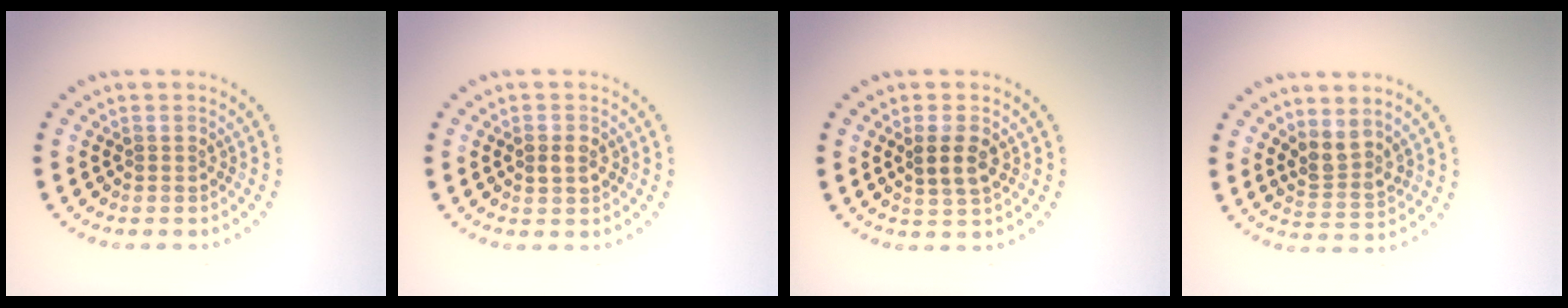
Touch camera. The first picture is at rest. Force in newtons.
{"total": 1.7, "press": 1.7, "slide": 0.2}
{"total": 2.4, "press": 2.3, "slide": 0.7}
{"total": 2.5, "press": 1.9, "slide": 1.6}